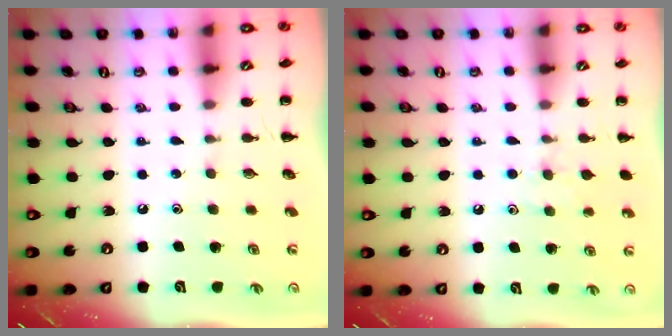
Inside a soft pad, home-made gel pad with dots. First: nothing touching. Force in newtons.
{"total": 6.5, "press": 6.2, "slide": 1.9}